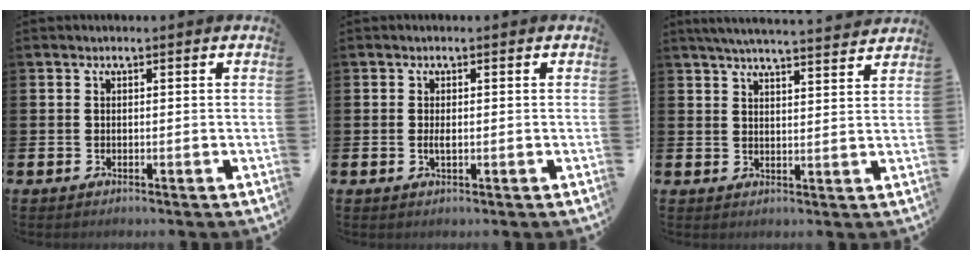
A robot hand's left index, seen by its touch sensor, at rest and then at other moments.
{"total": 1.2, "force": [0.0, 0.5, 1.1], "torque": [-0.028, 0.005, -0.001]}
{"total": 5.2, "force": [5.0, -0.3, 1.3], "torque": [-0.037, -0.025, 0.088]}